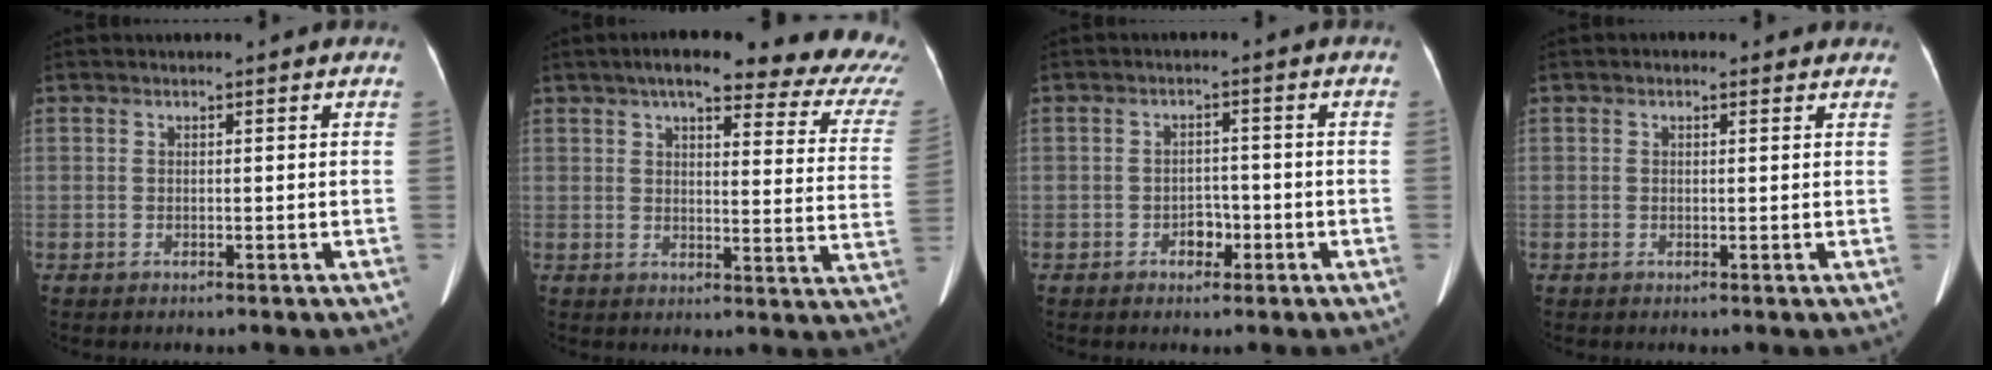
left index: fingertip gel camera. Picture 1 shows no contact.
{"total": 22.5, "force": [18.4, 4.6, 12.1], "torque": [-0.139, -0.006, 0.197]}
{"total": 2.5, "force": [-1.3, 1.7, 1.4], "torque": [-0.015, 0.006, -0.019]}
{"total": 1.7, "force": [1.1, 1.0, 0.9], "torque": [-0.015, 0.011, 0.010]}